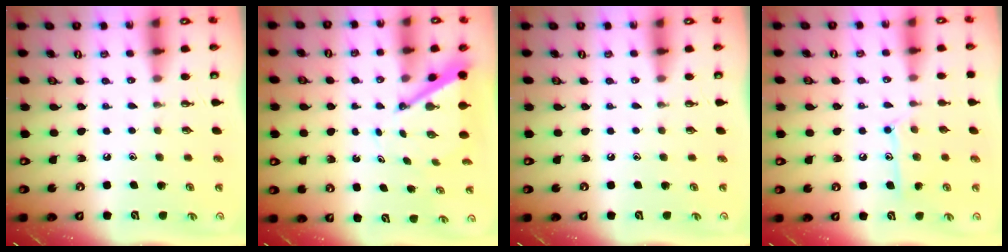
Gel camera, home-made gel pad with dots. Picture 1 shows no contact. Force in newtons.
{"total": 5.1, "press": 5.0, "slide": 0.4}
{"total": 0.0}
{"total": 11.2, "press": 11.2, "slide": 0.6}